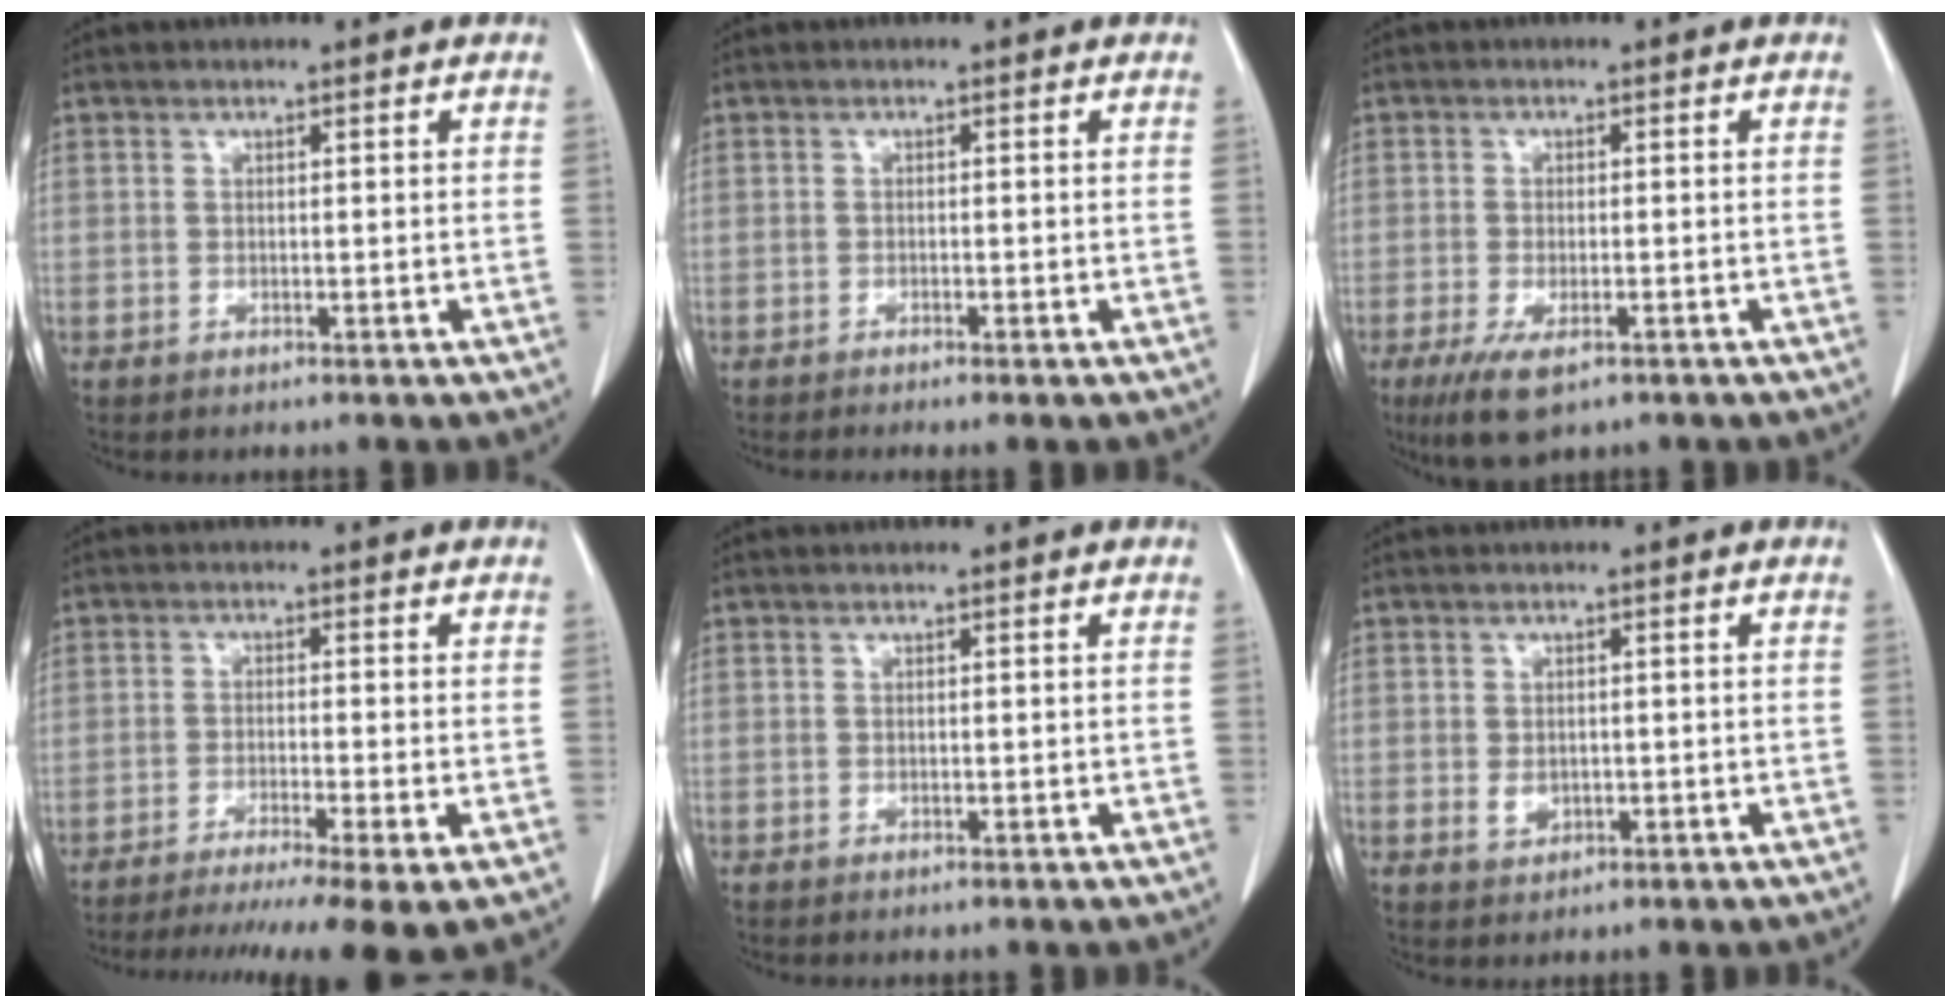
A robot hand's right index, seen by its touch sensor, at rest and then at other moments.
{"total": 1.3, "force": [-1.0, -0.1, 0.8], "torque": [-0.014, -0.001, -0.015]}
{"total": 6.1, "force": [-3.6, 1.9, 4.6], "torque": [-0.082, -0.016, -0.058]}
{"total": 12.2, "force": [-9.1, -0.3, 8.1], "torque": [-0.112, -0.025, -0.142]}
{"total": 0.0}
{"total": 1.9, "force": [-0.3, 1.4, 1.2], "torque": [-0.021, 0.000, 0.001]}